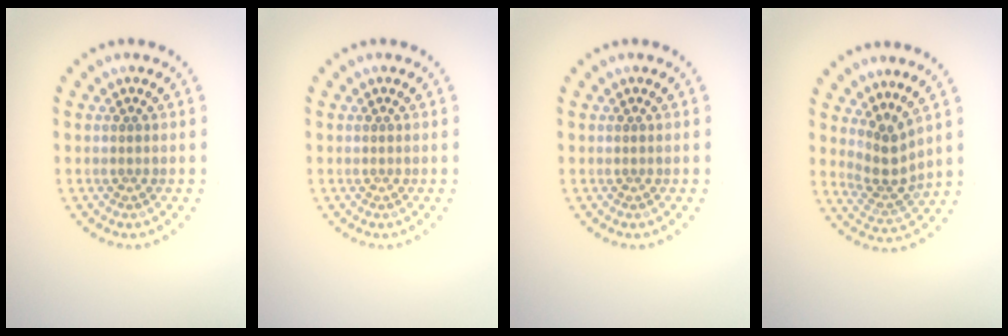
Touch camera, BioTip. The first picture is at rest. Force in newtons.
{"total": 0.0}
{"total": 0.0}
{"total": 2.9, "press": 2.0, "slide": 2.1}